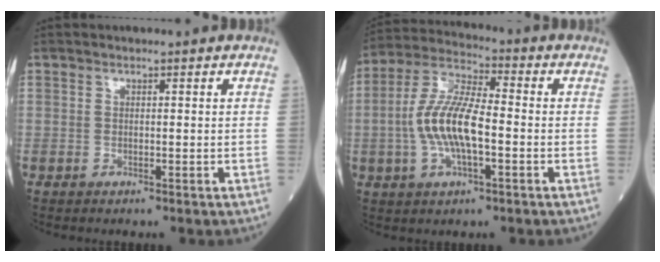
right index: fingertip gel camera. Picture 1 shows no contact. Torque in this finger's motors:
{"motor_torque": [0.81, -0.37, 0.29, 0.21]}